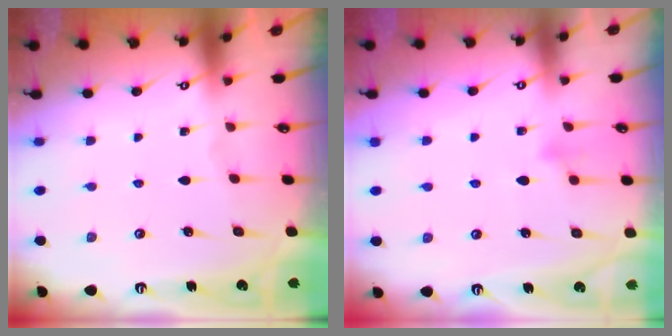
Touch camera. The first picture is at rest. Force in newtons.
{"total": 7.7, "press": 7.4, "slide": 2.1}